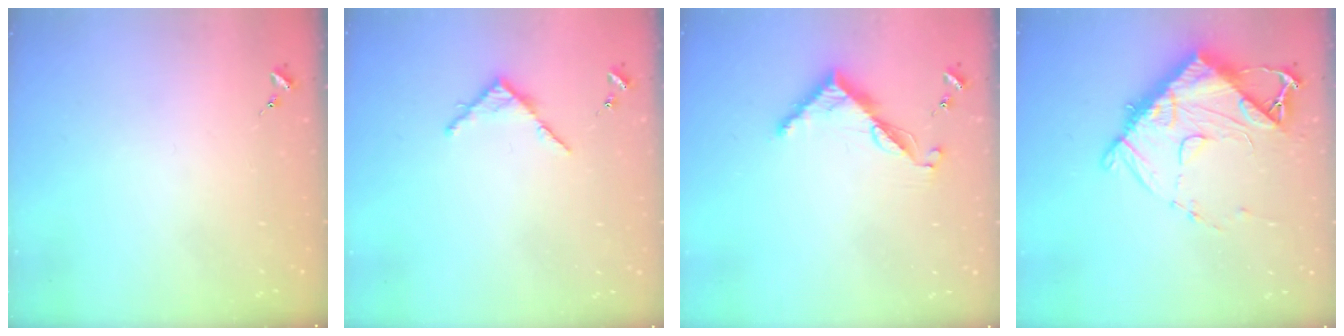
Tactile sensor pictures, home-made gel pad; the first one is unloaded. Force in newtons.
{"total": 4.9, "press": 4.9, "slide": 0.5}
{"total": 7.5, "press": 7.4, "slide": 0.6}
{"total": 13.6, "press": 13.6, "slide": 0.8}